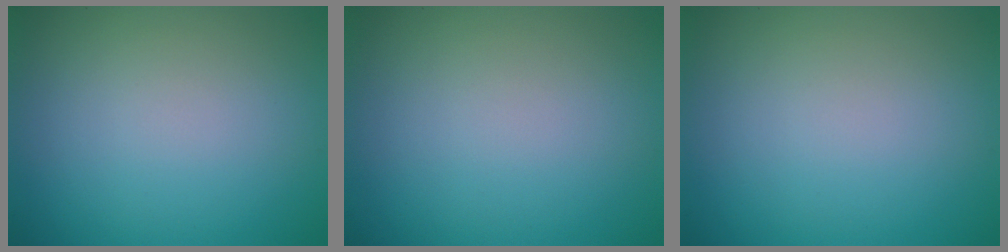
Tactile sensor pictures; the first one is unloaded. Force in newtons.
{"total": 0.0}
{"total": 0.0}